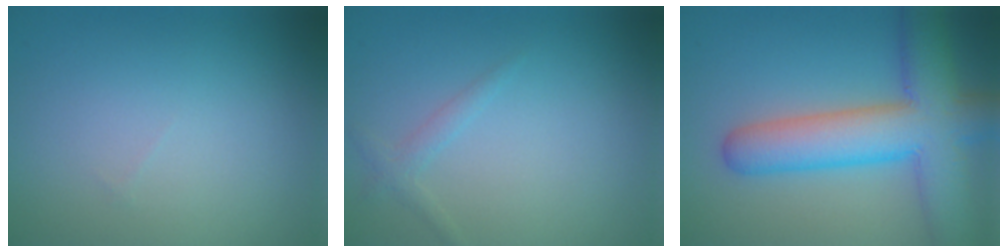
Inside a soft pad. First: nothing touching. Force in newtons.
{"total": 1.0, "press": 1.0, "slide": 0.2}
{"total": 9.0, "press": 9.0, "slide": 0.3}